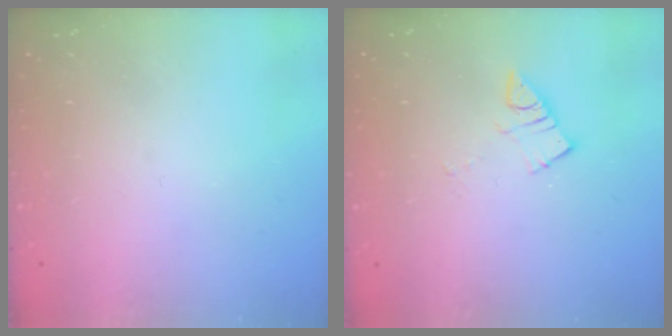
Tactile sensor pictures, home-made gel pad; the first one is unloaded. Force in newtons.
{"total": 4.9, "press": 4.8, "slide": 0.5}